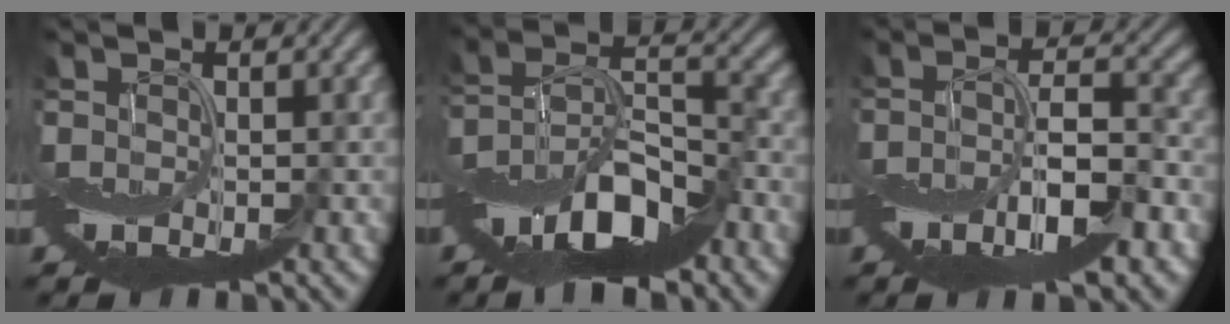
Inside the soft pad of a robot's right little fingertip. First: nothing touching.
{"total": 9.9, "force": [-5.9, 3.6, 7.1], "torque": [-0.124, 0.006, -0.114]}
{"total": 6.3, "force": [-2.6, 2.0, 5.4], "torque": [-0.098, 0.005, -0.050]}